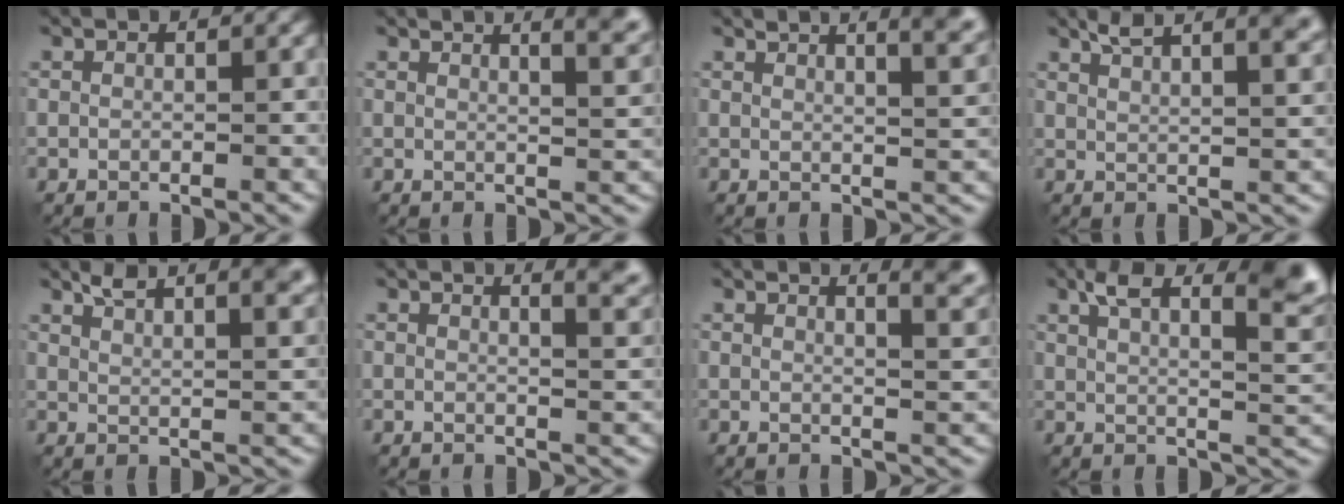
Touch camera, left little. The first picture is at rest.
{"total": 5.6, "force": [3.7, 1.8, 3.7], "torque": [-0.021, 0.029, 0.027]}
{"total": 6.6, "force": [4.4, 2.2, 4.4], "torque": [-0.024, 0.035, 0.031]}
{"total": 6.8, "force": [4.6, 2.0, 4.6], "torque": [-0.044, 0.025, 0.053]}
{"total": 5.7, "force": [4.0, 1.7, 3.7], "torque": [-0.040, 0.015, 0.058]}
{"total": 3.9, "force": [2.5, 1.3, 2.7], "torque": [-0.013, 0.011, 0.020]}
{"total": 4.9, "force": [3.2, 1.6, 3.4], "torque": [-0.021, 0.021, 0.024]}
{"total": 7.9, "force": [4.1, 2.3, 6.4], "torque": [-0.091, 0.016, 0.065]}